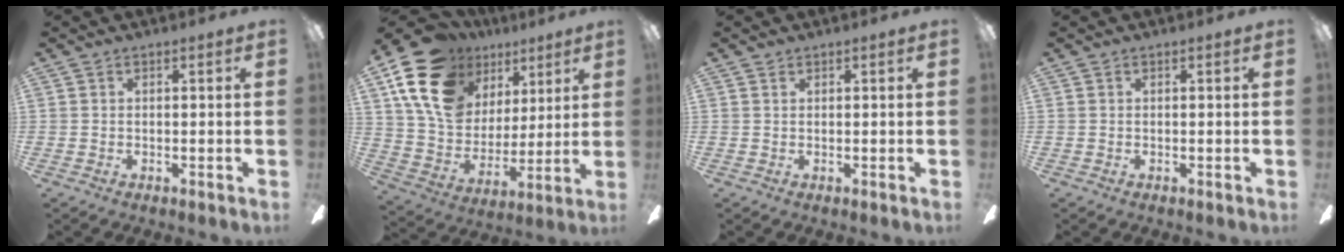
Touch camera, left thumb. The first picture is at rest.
{"total": 20.8, "force": [10.5, 14.7, 10.2], "torque": [-0.210, -0.035, 0.198]}
{"total": 0.6, "force": [0.5, 0.3, 0.2], "torque": [-0.005, 0.002, 0.009]}
{"total": 0.0}